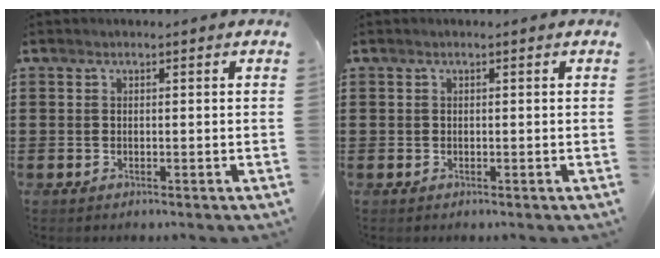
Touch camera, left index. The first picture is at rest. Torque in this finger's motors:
{"motor_torque": [0.06, 0.02, 0.00, 0.00]}